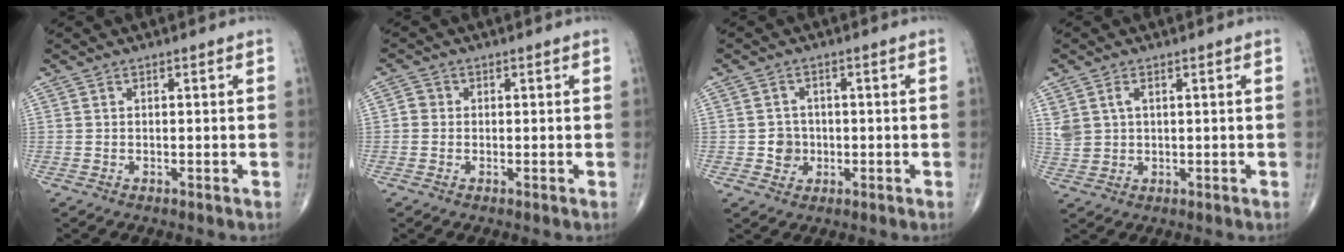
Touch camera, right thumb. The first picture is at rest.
{"total": 1.8, "force": [-0.1, 1.7, 0.7], "torque": [-0.001, 0.005, -0.008]}
{"total": 3.5, "force": [-0.6, 3.3, 1.0], "torque": [0.002, 0.007, -0.009]}
{"total": 5.0, "force": [1.6, 3.5, 3.2], "torque": [-0.076, 0.002, 0.042]}